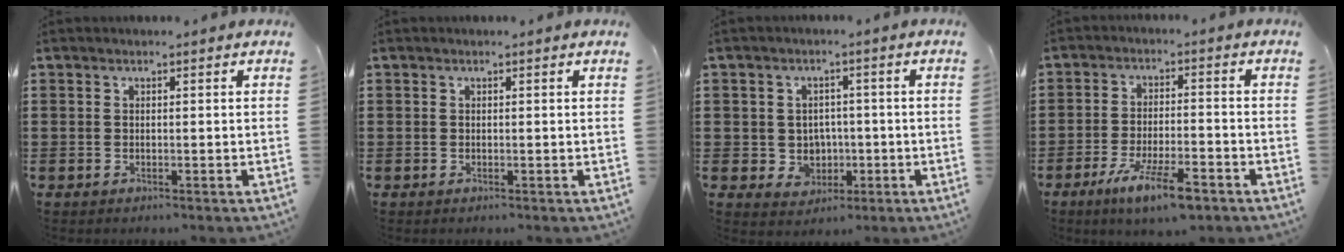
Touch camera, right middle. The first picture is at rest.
{"total": 0.0}
{"total": 4.1, "force": [-0.1, 4.1, 0.5], "torque": [-0.021, 0.002, -0.004]}
{"total": 8.0, "force": [-4.8, 1.8, 6.1], "torque": [-0.119, -0.004, -0.086]}